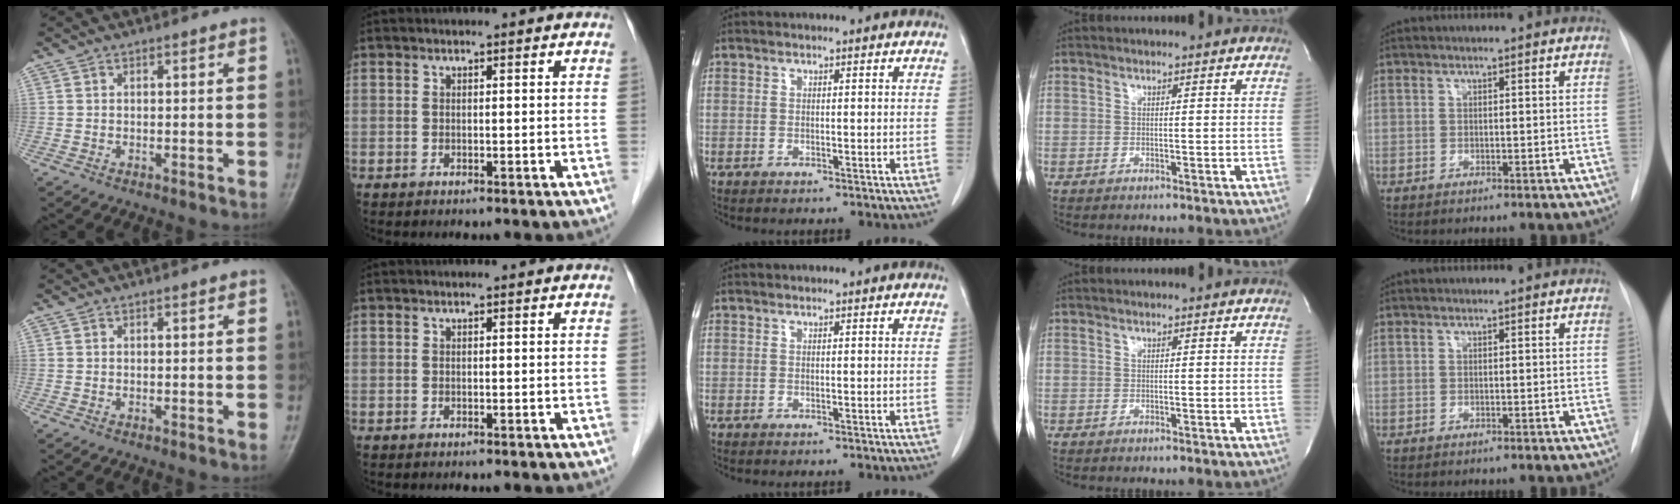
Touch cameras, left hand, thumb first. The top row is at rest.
{}